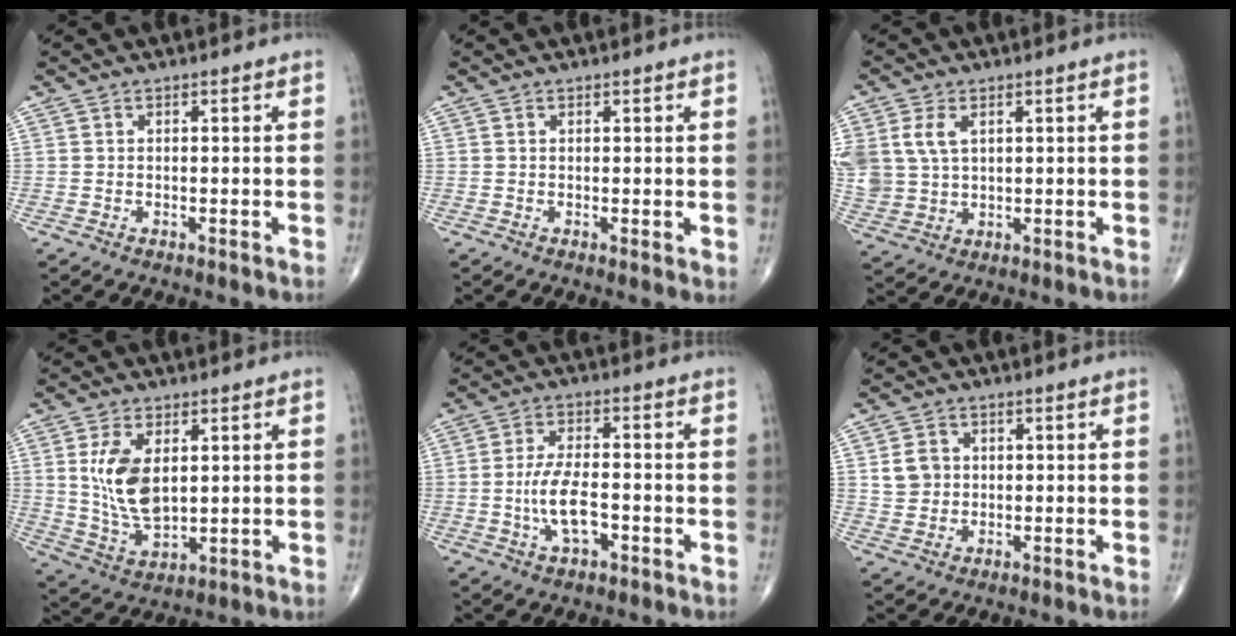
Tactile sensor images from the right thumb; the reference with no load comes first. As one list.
[{"total": 0.9, "force": [0.3, 0.3, 0.8], "torque": [-0.011, -0.005, 0.002]}, {"total": 9.4, "force": [2.8, 6.5, 6.2], "torque": [-0.142, 0.000, 0.066]}, {"total": 11.0, "force": [2.3, 6.1, 8.8], "torque": [-0.161, -0.018, 0.056]}, {"total": 7.8, "force": [-2.1, 3.5, 6.7], "torque": [-0.128, 0.011, -0.039]}, {"total": 4.7, "force": [0.8, 4.2, 2.0], "torque": [-0.018, 0.000, 0.016]}]